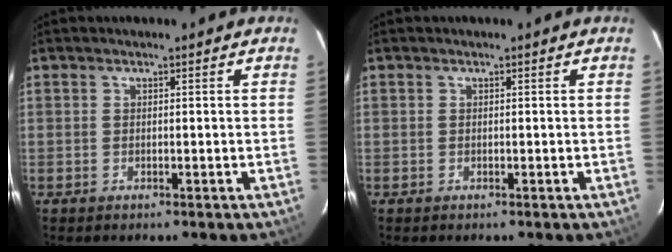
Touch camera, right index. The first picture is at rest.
{"total": 0.0}